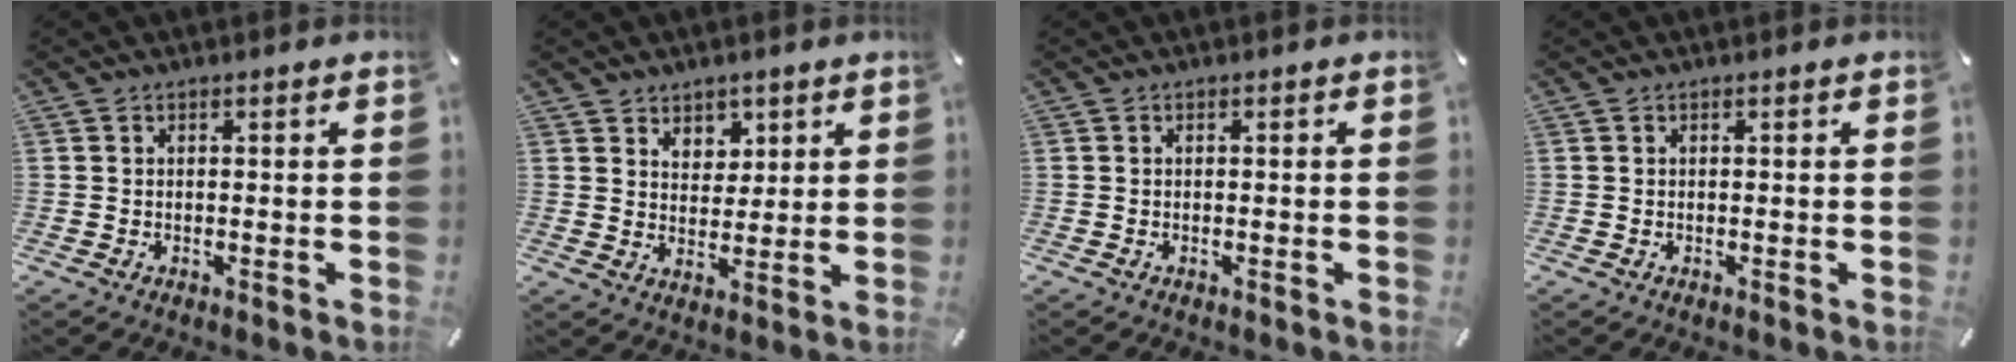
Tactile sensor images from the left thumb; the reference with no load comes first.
{"total": 5.1, "force": [3.2, 3.9, 0.3], "torque": [0.002, -0.014, 0.054]}
{"total": 0.0}
{"total": 0.0}